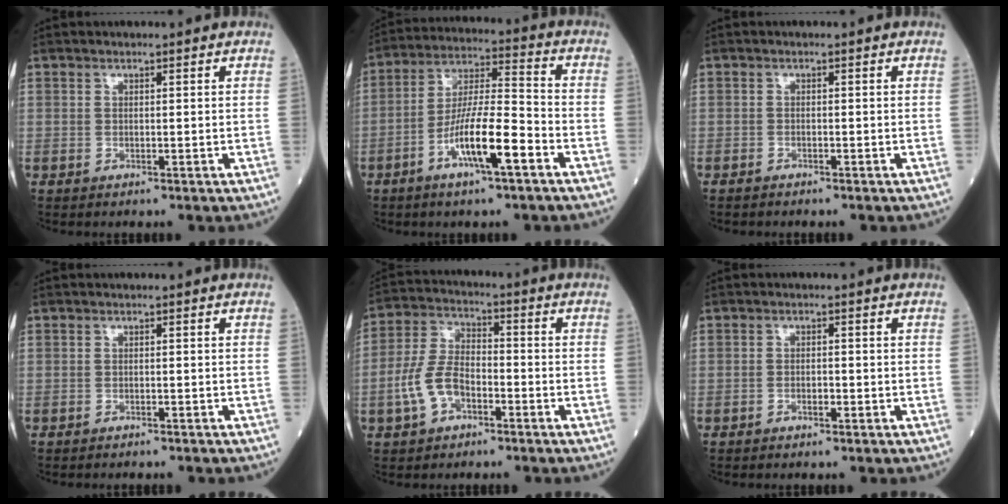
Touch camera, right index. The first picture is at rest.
{"total": 11.5, "force": [-5.1, 1.4, 10.2], "torque": [-0.186, 0.000, -0.094]}
{"total": 0.8, "force": [-0.8, 0.3, 0.0], "torque": [-0.005, 0.000, -0.015]}
{"total": 2.3, "force": [-2.2, 0.3, 0.6], "torque": [-0.011, -0.002, -0.026]}
{"total": 8.2, "force": [-3.3, 4.6, 5.9], "torque": [-0.139, 0.015, -0.068]}
{"total": 1.1, "force": [-0.7, 0.5, 0.7], "torque": [-0.012, 0.003, -0.012]}